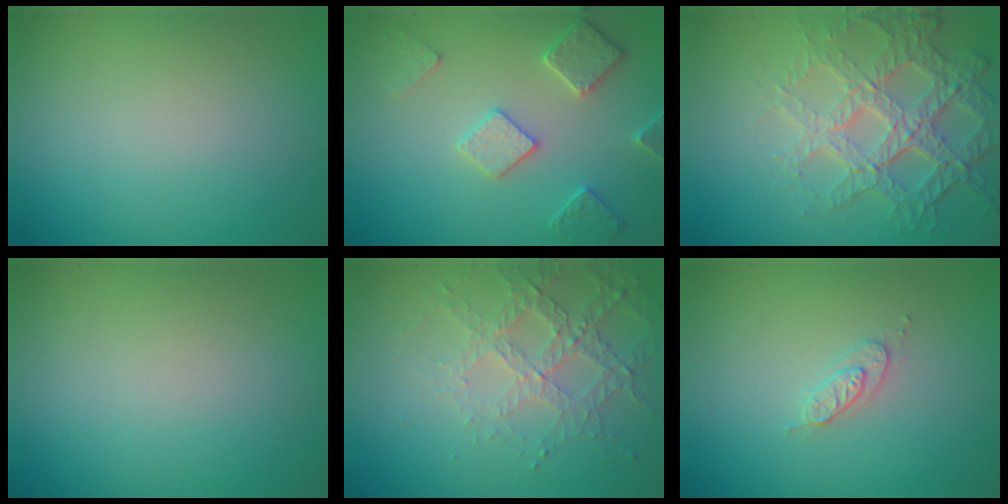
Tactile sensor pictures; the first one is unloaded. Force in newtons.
{"total": 3.3, "press": 3.2, "slide": 0.8}
{"total": 6.8, "press": 5.0, "slide": 4.7}
{"total": 0.0}
{"total": 3.1, "press": 3.1, "slide": 0.7}
{"total": 1.7, "press": 1.6, "slide": 0.2}